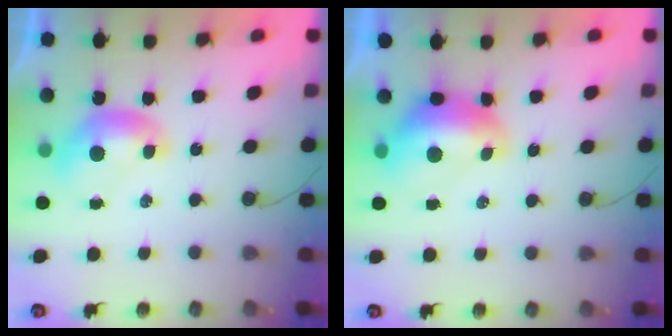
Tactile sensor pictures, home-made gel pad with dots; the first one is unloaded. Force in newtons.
{"total": 2.7, "press": 2.6, "slide": 0.7}